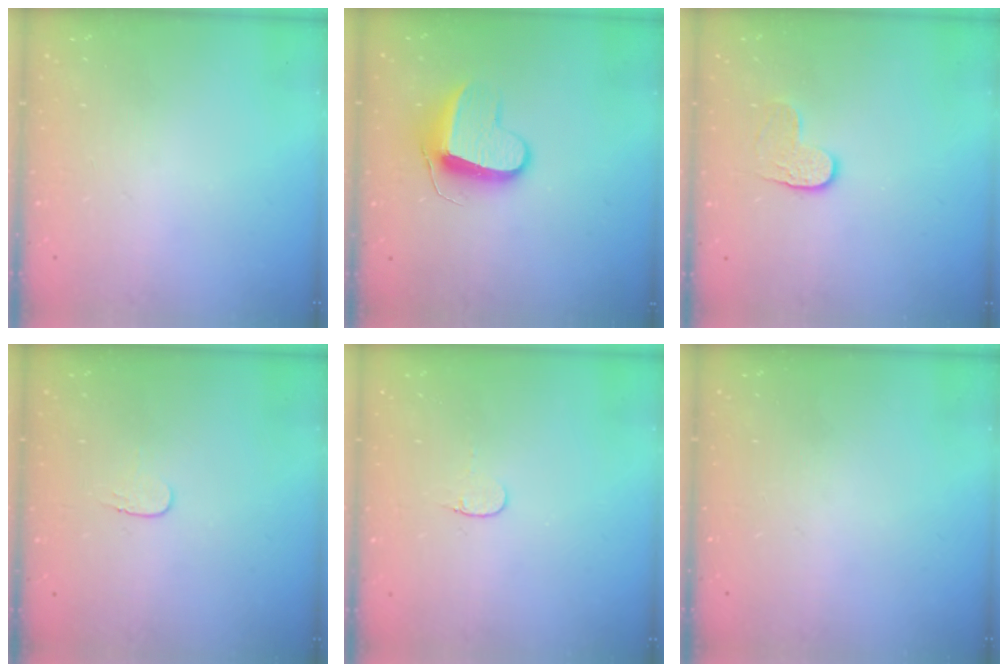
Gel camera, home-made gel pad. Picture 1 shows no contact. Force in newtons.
{"total": 9.9, "press": 9.9, "slide": 0.2}
{"total": 4.7, "press": 4.7, "slide": 0.2}
{"total": 3.7, "press": 3.7, "slide": 0.4}
{"total": 3.3, "press": 3.3, "slide": 0.4}
{"total": 0.0}